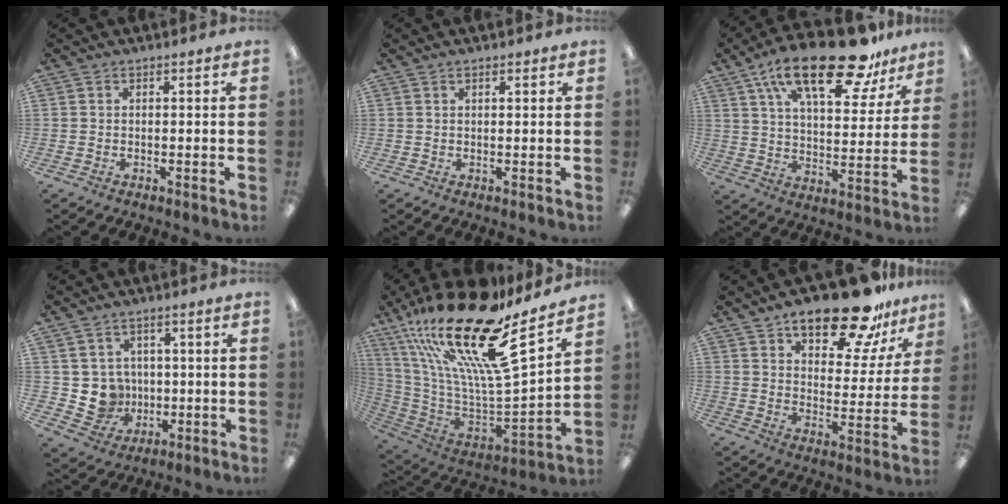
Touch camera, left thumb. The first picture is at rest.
{"total": 0.9, "force": [0.7, 0.3, 0.5], "torque": [-0.012, 0.001, 0.012]}
{"total": 23.3, "force": [15.6, 8.9, 14.9], "torque": [-0.240, -0.080, 0.260]}
{"total": 7.1, "force": [0.6, 7.0, 1.1], "torque": [-0.041, -0.001, 0.020]}
{"total": 27.0, "force": [16.9, 7.7, 19.6], "torque": [-0.331, -0.129, 0.293]}
{"total": 18.7, "force": [14.2, 6.6, 10.2], "torque": [-0.152, -0.085, 0.238]}